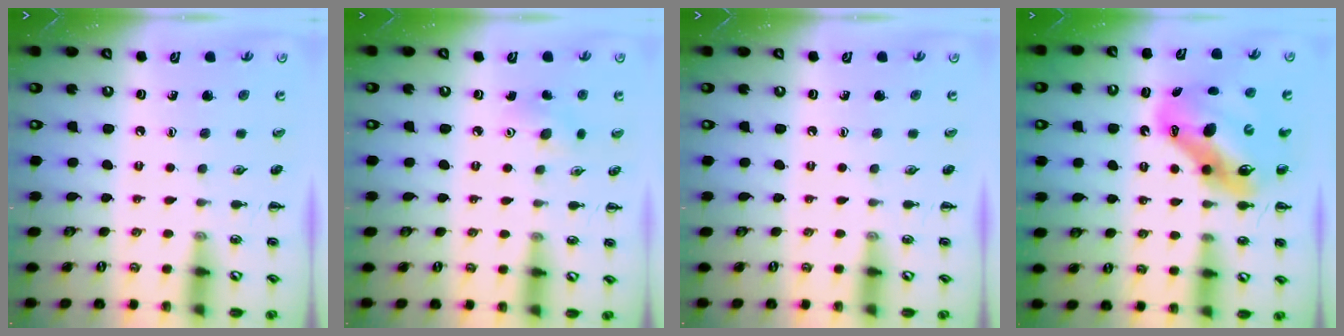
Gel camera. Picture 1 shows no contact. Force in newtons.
{"total": 4.7, "press": 4.5, "slide": 1.1}
{"total": 0.0}
{"total": 12.9, "press": 12.4, "slide": 3.8}